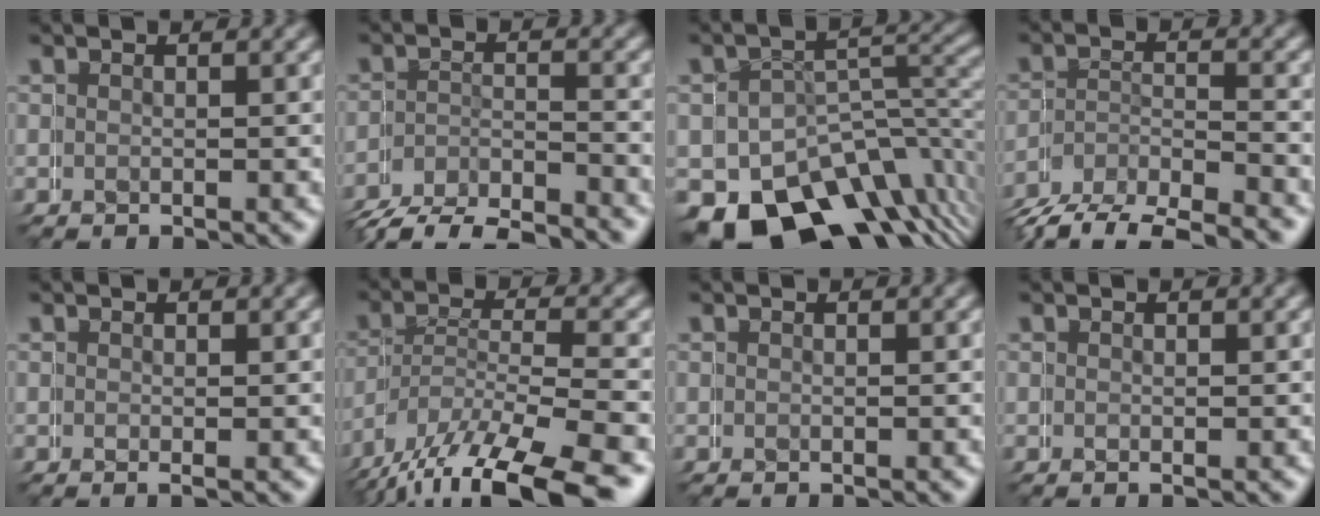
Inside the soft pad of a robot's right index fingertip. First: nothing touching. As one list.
[{"total": 4.3, "force": [-3.6, 2.3, -0.1], "torque": [-0.015, -0.011, -0.064]}, {"total": 11.5, "force": [-6.2, 8.0, 5.4], "torque": [-0.086, -0.049, -0.074]}, {"total": 5.2, "force": [-3.9, 3.3, 1.2], "torque": [-0.024, -0.009, -0.070]}, {"total": 0.7, "force": [0.0, 0.0, 0.7], "torque": [-0.003, 0.000, 0.001]}, {"total": 6.6, "force": [-4.2, 3.2, 3.9], "torque": [-0.087, -0.028, -0.051]}, {"total": 0.0}, {"total": 0.0}]